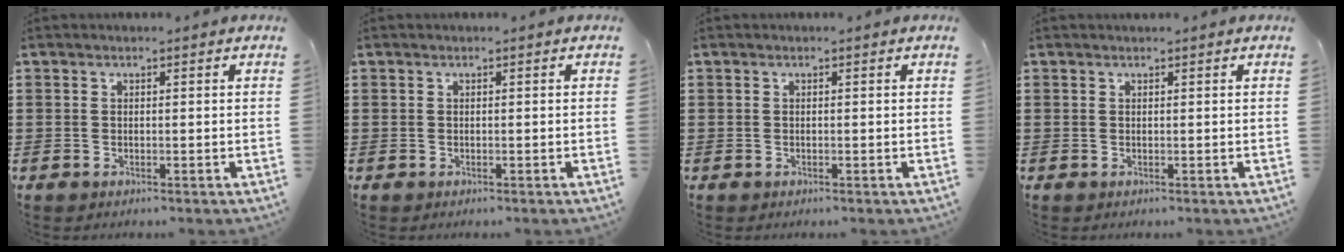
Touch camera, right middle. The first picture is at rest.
{"total": 0.0}
{"total": 0.0}
{"total": 0.0}